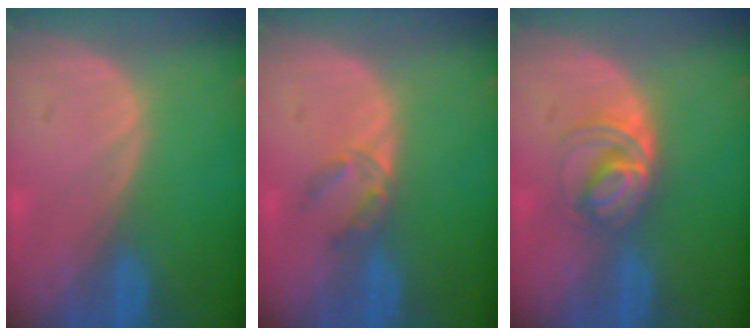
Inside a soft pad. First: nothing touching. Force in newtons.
{"total": 2.9, "press": 2.7, "slide": 1.0}
{"total": 5.3, "press": 5.1, "slide": 1.1}